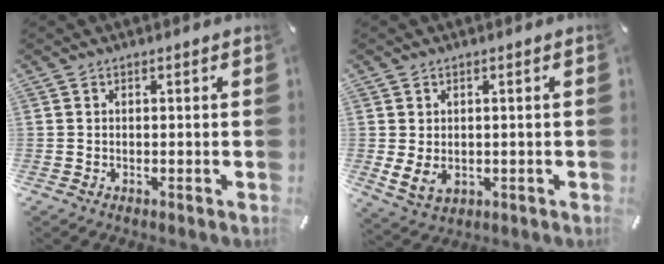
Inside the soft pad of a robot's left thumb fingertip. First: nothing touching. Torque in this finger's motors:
{"motor_torque": [-0.39, 0.37, 0.35, -0.28, 0.05]}